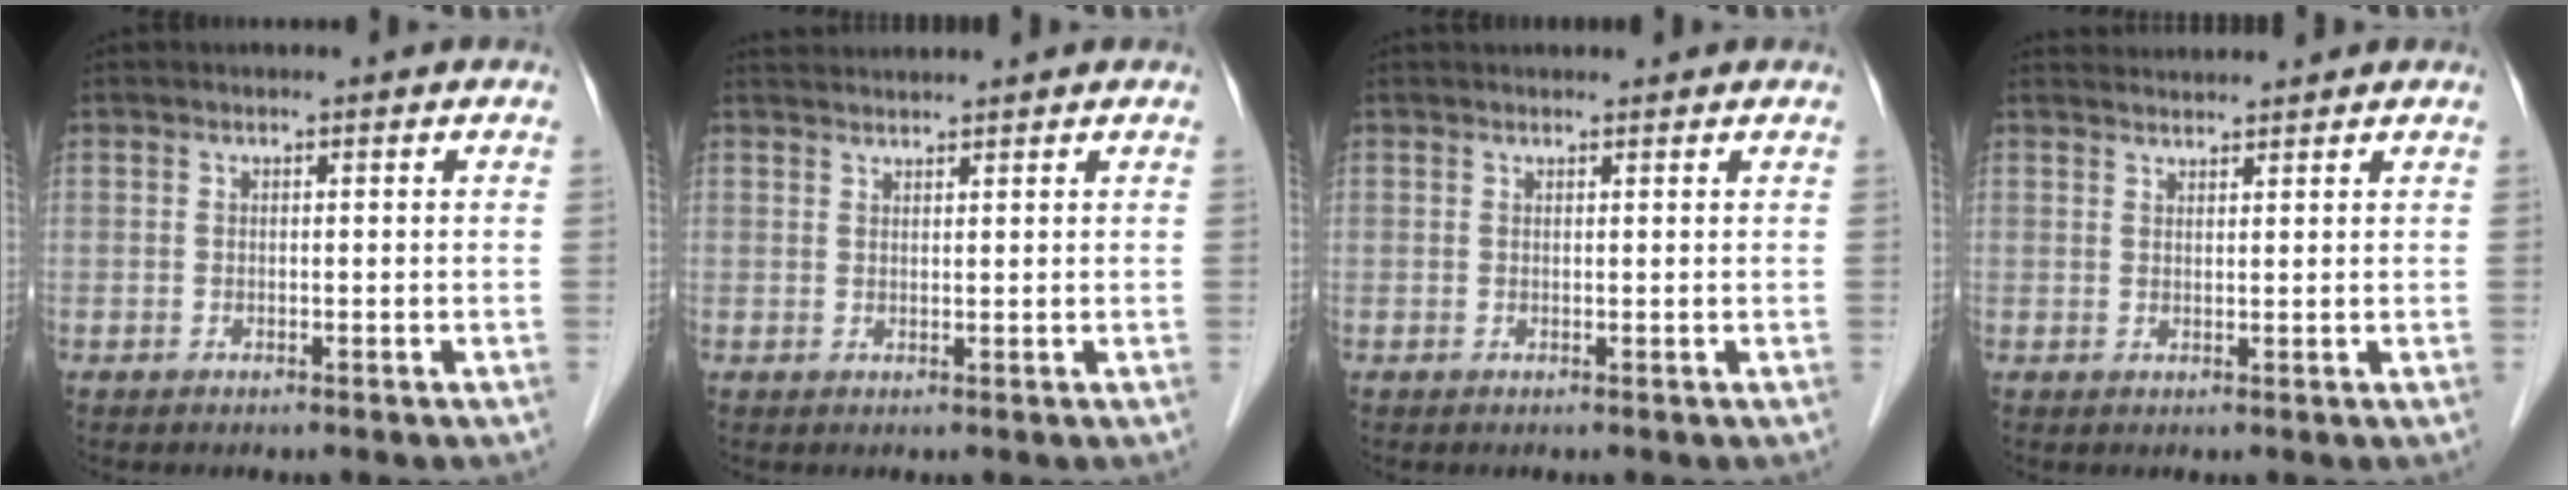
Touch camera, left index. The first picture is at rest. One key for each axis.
{"total": 4.0, "fx": 3.9, "fy": -0.2, "fz": 0.8, "tx": -0.012, "ty": 0.029, "tz": 0.068}
{"total": 3.3, "fx": 3.2, "fy": 0.5, "fz": 0.8, "tx": -0.010, "ty": 0.029, "tz": 0.043}
{"total": 3.6, "fx": 3.6, "fy": 0.0, "fz": 0.2, "tx": -0.010, "ty": 0.026, "tz": 0.062}